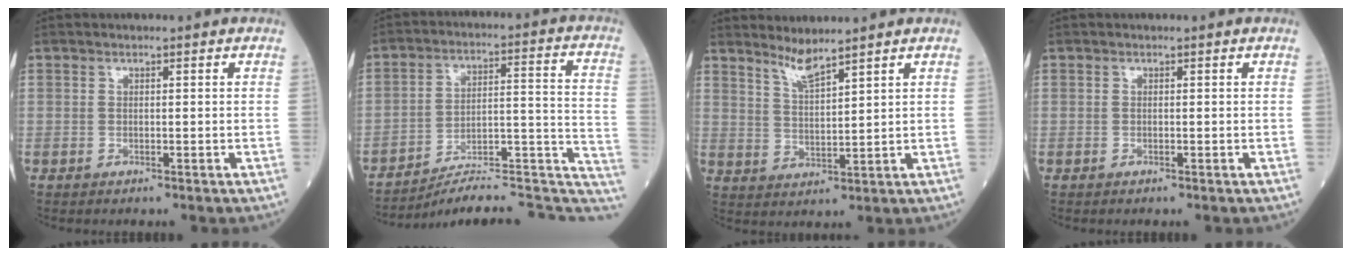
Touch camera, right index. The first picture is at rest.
{"total": 18.1, "force": [-16.8, 3.0, 6.2], "torque": [-0.032, 0.066, -0.234]}
{"total": 4.0, "force": [3.6, -0.4, 1.8], "torque": [-0.038, -0.014, 0.076]}
{"total": 0.0}